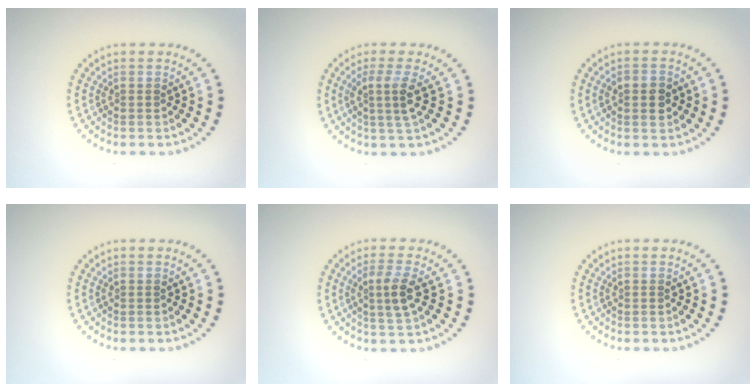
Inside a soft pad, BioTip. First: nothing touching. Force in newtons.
{"total": 2.5, "press": 1.9, "slide": 1.6}
{"total": 2.8, "press": 2.8, "slide": 0.1}
{"total": 0.0}
{"total": 2.6, "press": 2.4, "slide": 1.0}
{"total": 0.0}